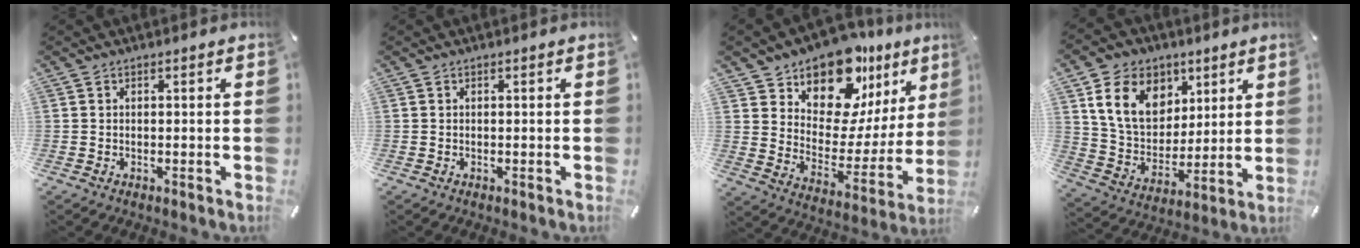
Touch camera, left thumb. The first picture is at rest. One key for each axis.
{"total": 0.0}
{"total": 15.8, "fx": 12.5, "fy": 8.5, "fz": 4.7, "tx": -0.080, "ty": -0.123, "tz": 0.220}
{"total": 15.3, "fx": 6.6, "fy": 11.8, "fz": 7.2, "tx": -0.134, "ty": -0.017, "tz": 0.129}